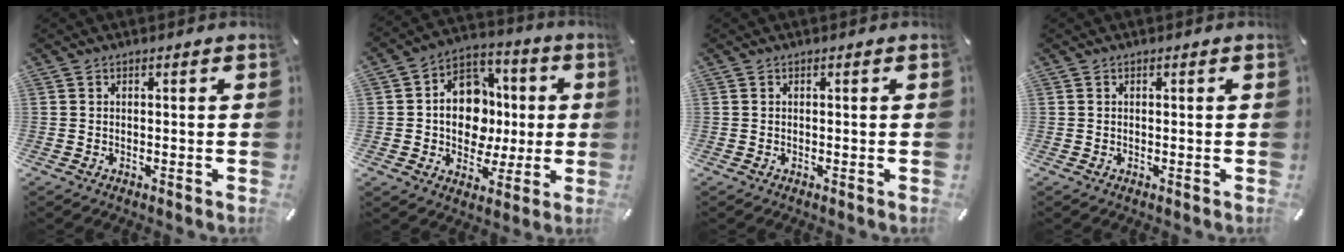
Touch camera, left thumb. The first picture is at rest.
{"total": 14.5, "force": [-0.5, 12.0, 8.1], "torque": [-0.134, 0.012, 0.000]}
{"total": 0.0}
{"total": 0.0}